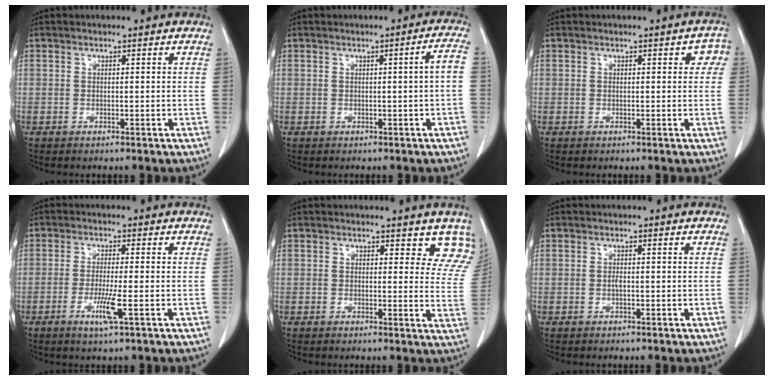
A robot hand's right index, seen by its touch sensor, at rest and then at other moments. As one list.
[{"total": 2.6, "force": [-0.3, -0.2, 2.6], "torque": [-0.031, 0.003, -0.002]}, {"total": 2.7, "force": [0.8, 1.6, 2.1], "torque": [-0.012, 0.014, 0.004]}, {"total": 4.6, "force": [-1.8, -0.3, 4.2], "torque": [-0.085, -0.013, -0.035]}, {"total": 6.8, "force": [5.9, 3.1, 1.5], "torque": [0.018, -0.022, 0.036]}, {"total": 0.6, "force": [-0.1, 0.1, 0.6], "torque": [-0.014, 0.000, -0.003]}]